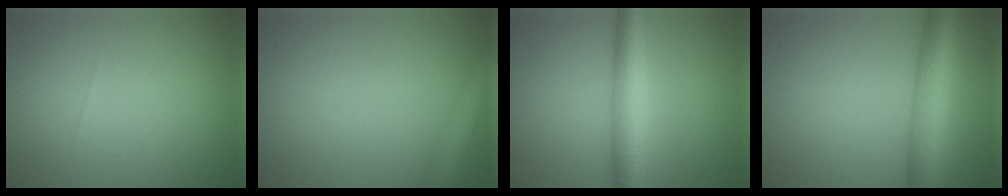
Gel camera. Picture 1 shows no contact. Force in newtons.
{"total": 3.7, "press": 3.7, "slide": 0.2}
{"total": 5.0, "press": 5.0, "slide": 0.0}
{"total": 7.4, "press": 7.4, "slide": 0.3}